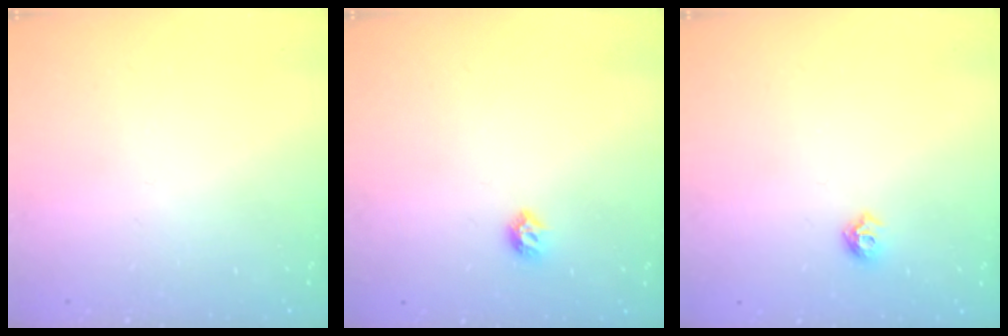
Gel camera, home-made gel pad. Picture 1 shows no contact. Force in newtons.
{"total": 5.5, "press": 5.4, "slide": 1.2}
{"total": 5.9, "press": 5.8, "slide": 1.0}